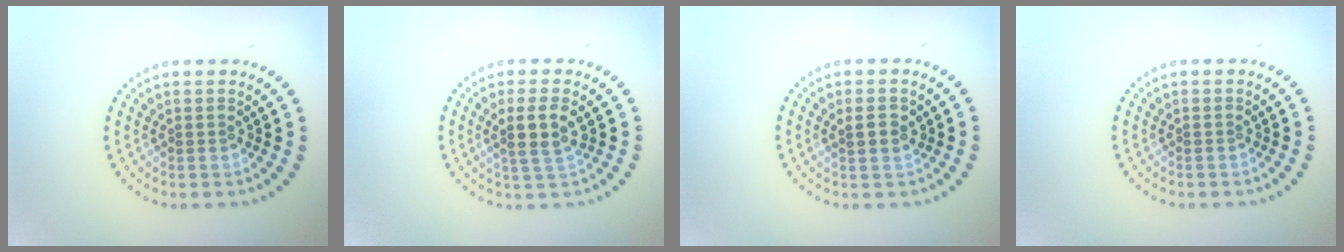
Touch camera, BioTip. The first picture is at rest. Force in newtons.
{"total": 2.8, "press": 2.5, "slide": 1.3}
{"total": 1.3, "press": 1.2, "slide": 0.4}
{"total": 0.0}